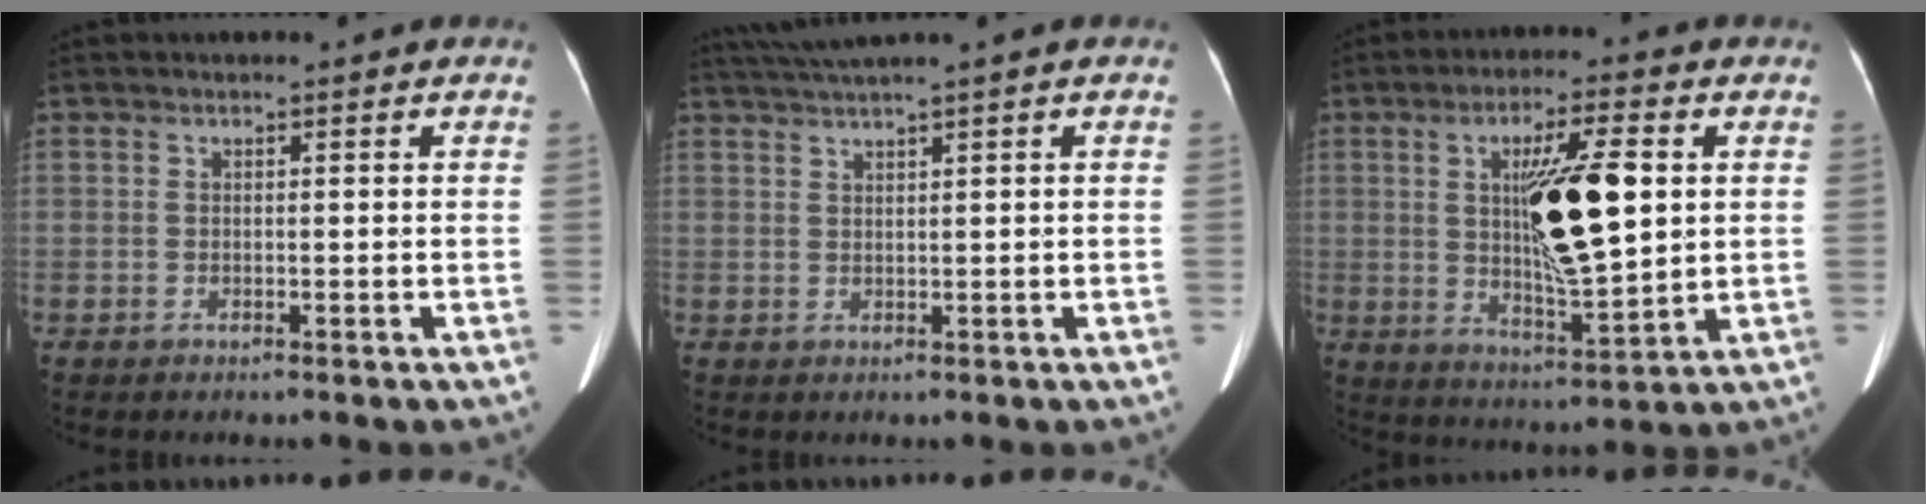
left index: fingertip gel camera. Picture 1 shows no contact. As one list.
[{"total": 3.6, "force": [2.7, -1.1, 2.1], "torque": [-0.048, 0.015, 0.058]}, {"total": 13.4, "force": [2.2, 2.3, 13.1], "torque": [-0.229, 0.001, 0.038]}]